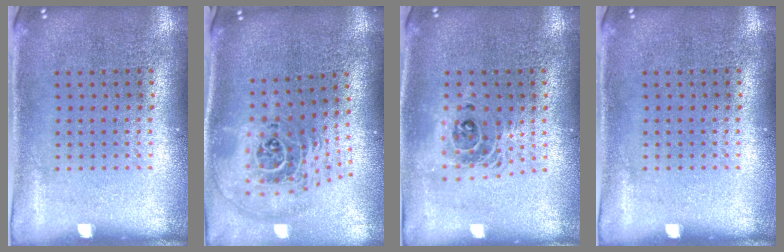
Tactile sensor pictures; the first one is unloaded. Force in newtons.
{"total": 2.5, "press": 1.8, "slide": 1.8}
{"total": 1.5, "press": 1.3, "slide": 0.9}
{"total": 0.0}